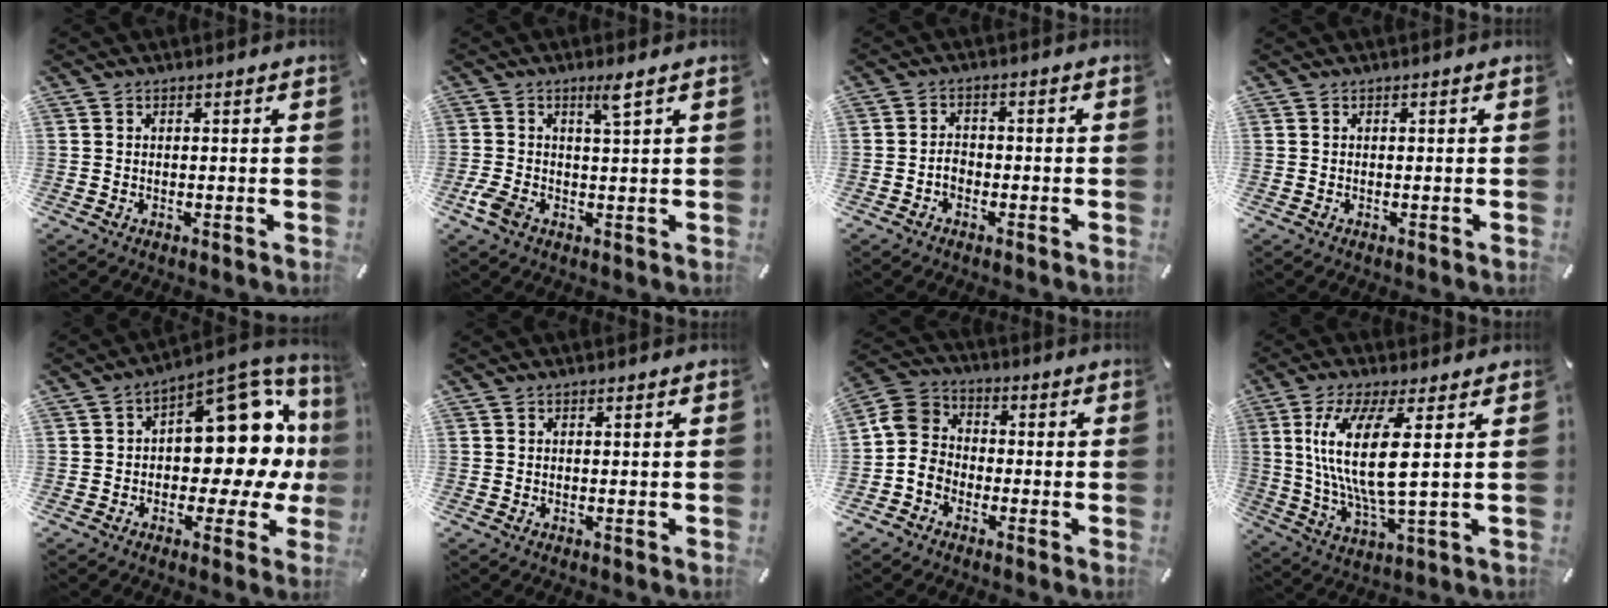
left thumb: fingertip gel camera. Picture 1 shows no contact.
{"total": 4.7, "force": [0.6, 1.3, 4.4], "torque": [-0.091, -0.001, 0.010]}
{"total": 2.8, "force": [-1.2, 2.0, 1.6], "torque": [-0.032, 0.006, -0.022]}
{"total": 0.0}
{"total": 17.6, "force": [4.5, 10.2, 13.6], "torque": [-0.162, -0.052, 0.076]}
{"total": 0.0}
{"total": 8.1, "force": [-3.1, 7.1, 2.3], "torque": [-0.049, 0.035, -0.059]}
{"total": 14.3, "force": [2.8, 3.6, 13.5], "torque": [-0.295, -0.016, 0.042]}